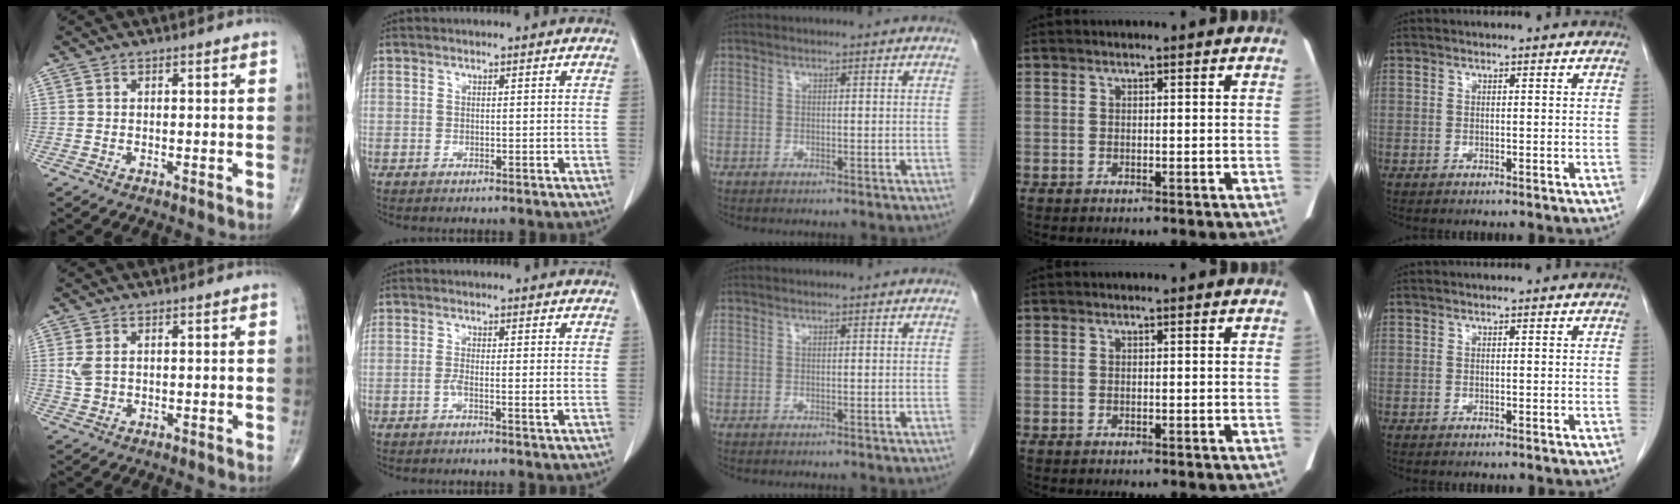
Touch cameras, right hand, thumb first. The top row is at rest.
{"thumb": {"total": 2.7, "force": [0.6, 1.7, 2.0], "torque": [-0.048, 0.001, 0.018]}, "index": {"total": 1.9, "force": [-0.6, 0.1, 1.8], "torque": [-0.033, -0.001, -0.012]}}